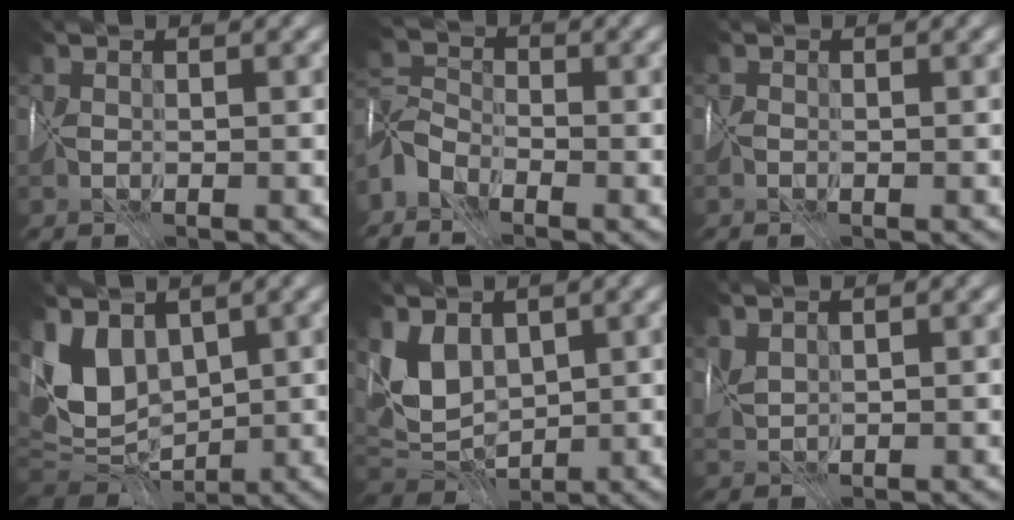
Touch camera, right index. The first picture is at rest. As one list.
[{"total": 2.9, "force": [-2.7, 0.8, 0.6], "torque": [-0.017, 0.009, -0.070]}, {"total": 1.1, "force": [-0.1, -0.7, -0.8], "torque": [0.011, 0.003, -0.006]}, {"total": 6.1, "force": [2.5, 4.0, 3.8], "torque": [-0.085, 0.001, 0.048]}, {"total": 3.1, "force": [2.0, 1.8, 1.4], "torque": [-0.037, -0.003, 0.040]}, {"total": 1.4, "force": [1.2, -0.6, -0.4], "torque": [-0.004, 0.008, 0.026]}]